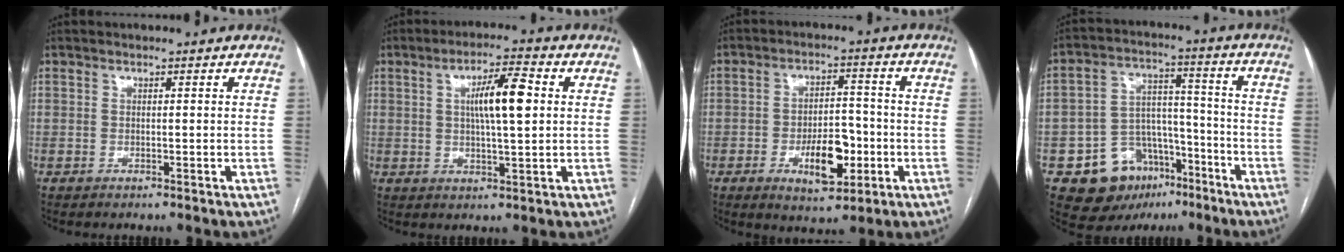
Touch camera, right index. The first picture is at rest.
{"total": 8.2, "force": [1.5, 1.2, 8.0], "torque": [-0.138, 0.010, 0.025]}
{"total": 9.0, "force": [-3.0, 3.8, 7.5], "torque": [-0.123, 0.005, -0.042]}
{"total": 12.8, "force": [-7.2, 9.1, 5.4], "torque": [-0.077, 0.042, -0.103]}